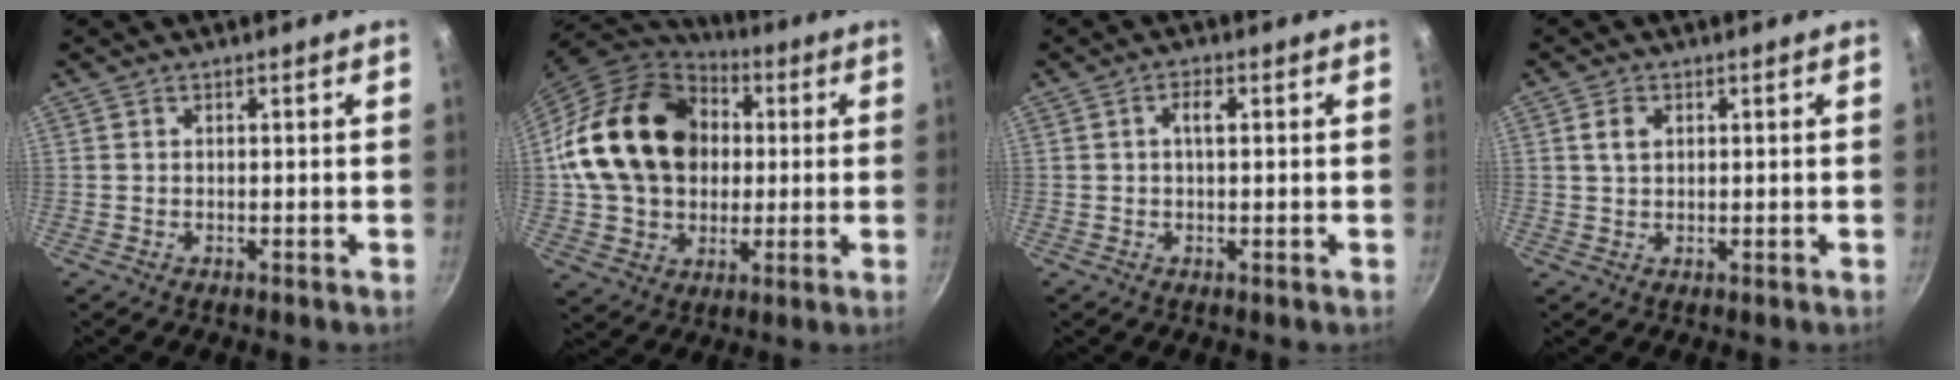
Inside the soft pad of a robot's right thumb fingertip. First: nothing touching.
{"total": 22.9, "force": [2.9, 18.0, 13.9], "torque": [-0.224, 0.028, 0.054]}
{"total": 2.5, "force": [0.4, 1.0, 2.3], "torque": [-0.045, 0.008, 0.003]}
{"total": 2.8, "force": [0.9, 2.0, 1.8], "torque": [-0.026, 0.001, 0.017]}